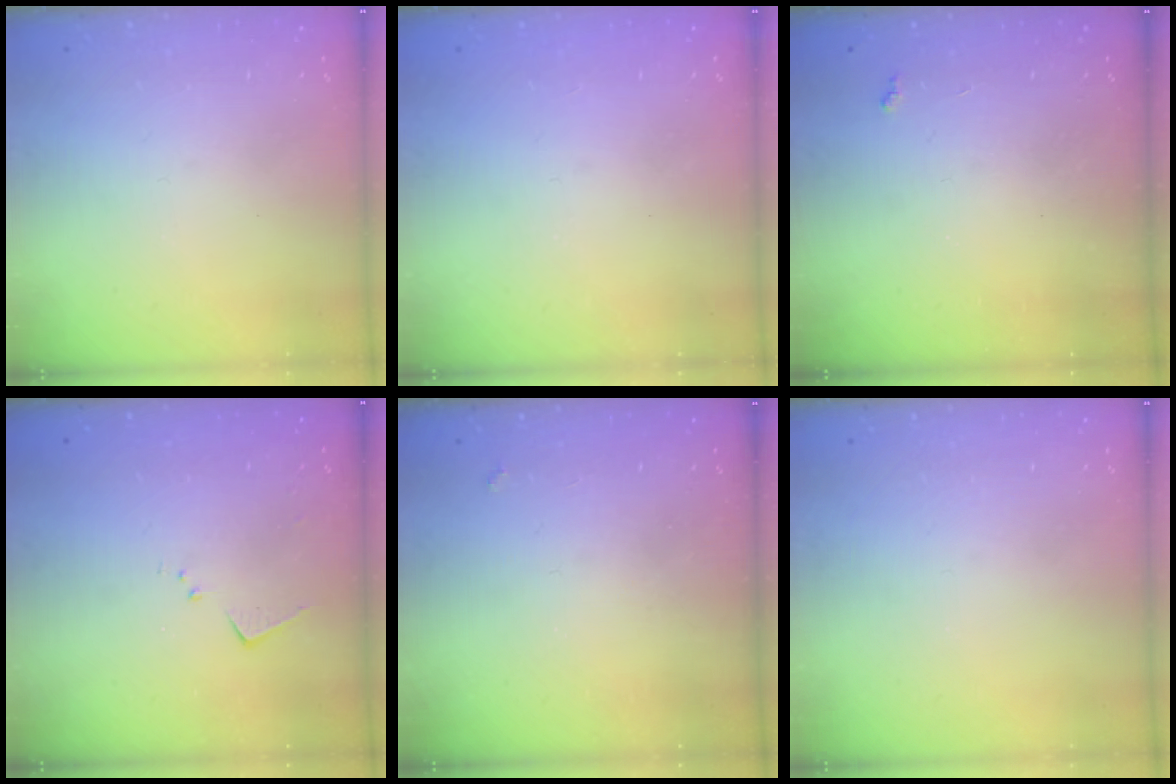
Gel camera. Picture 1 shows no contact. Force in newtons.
{"total": 1.0, "press": 0.9, "slide": 0.4}
{"total": 2.7, "press": 2.6, "slide": 0.4}
{"total": 4.8, "press": 4.7, "slide": 0.6}
{"total": 1.3, "press": 1.3, "slide": 0.4}
{"total": 0.0}